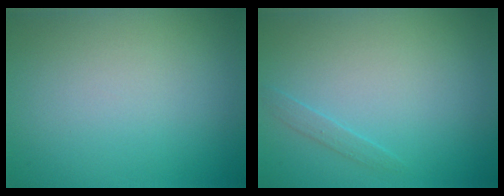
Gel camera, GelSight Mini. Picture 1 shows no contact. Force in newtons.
{"total": 0.8, "press": 0.8, "slide": 0.1}